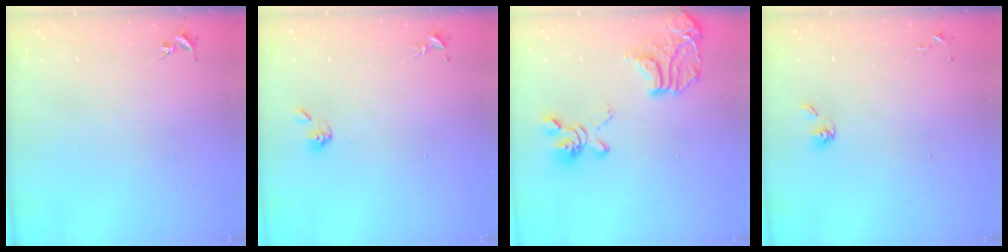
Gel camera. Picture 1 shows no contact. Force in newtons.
{"total": 5.2, "press": 5.1, "slide": 0.7}
{"total": 20.9, "press": 20.8, "slide": 2.0}
{"total": 5.6, "press": 5.1, "slide": 2.3}